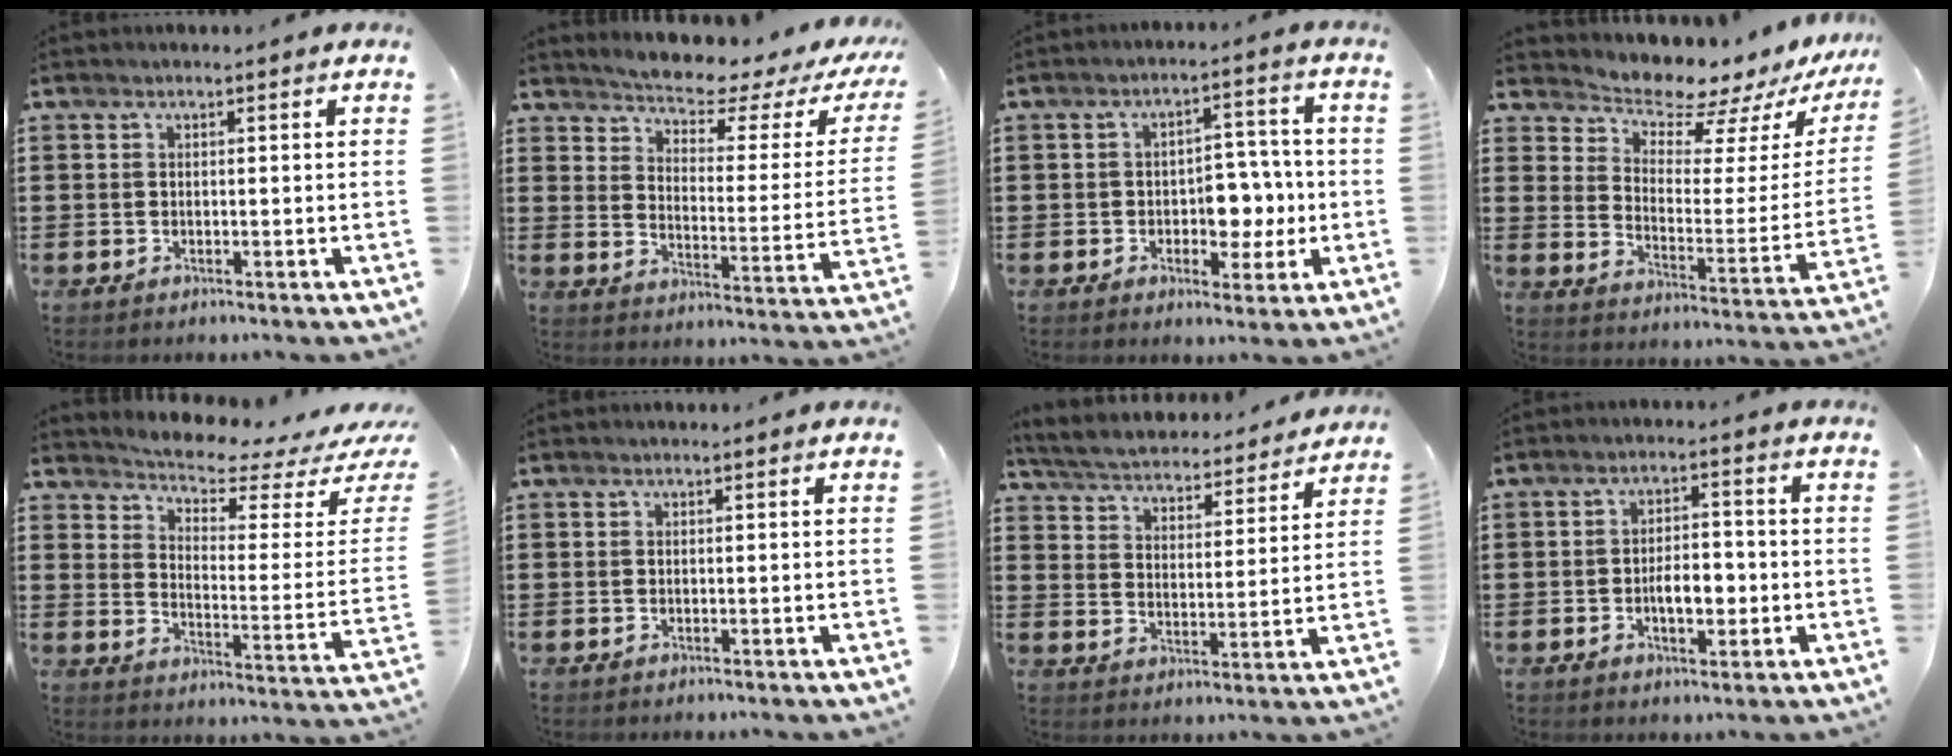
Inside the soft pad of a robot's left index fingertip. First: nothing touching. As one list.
[{"total": 3.8, "force": [3.5, 0.2, 1.5], "torque": [-0.044, -0.033, 0.049]}, {"total": 6.4, "force": [-1.3, 4.3, 4.5], "torque": [-0.072, 0.006, -0.027]}, {"total": 7.7, "force": [7.3, 1.6, 1.8], "torque": [-0.052, -0.067, 0.123]}, {"total": 4.2, "force": [4.0, 0.1, 1.4], "torque": [-0.046, -0.043, 0.059]}, {"total": 0.0}, {"total": 4.5, "force": [4.5, 0.0, 0.4], "torque": [-0.034, -0.035, 0.071]}, {"total": 5.1, "force": [-1.3, 2.6, 4.2], "torque": [-0.061, 0.001, -0.029]}]